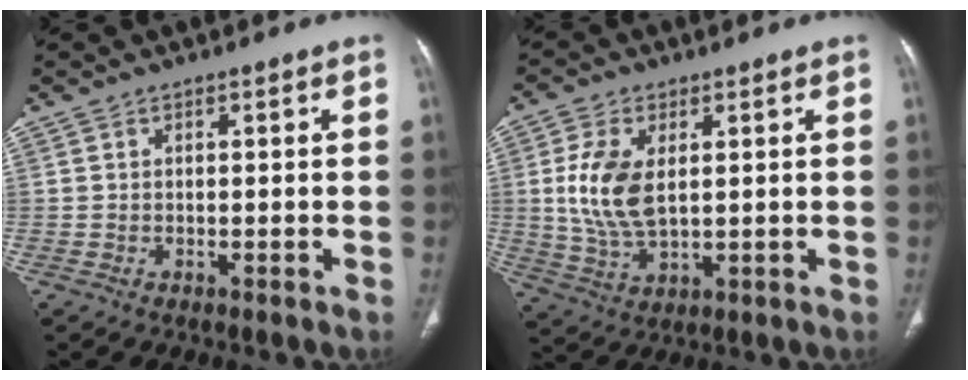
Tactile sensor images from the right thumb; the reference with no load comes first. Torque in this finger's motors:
{"motor_torque": [1.72, 1.09, 1.10, -0.90, 0.17]}